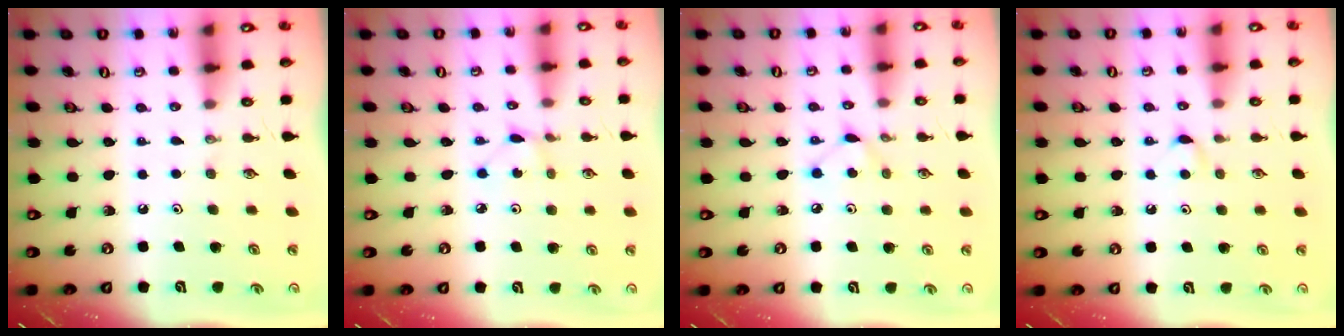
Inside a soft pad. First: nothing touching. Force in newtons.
{"total": 1.1, "press": 1.1, "slide": 0.1}
{"total": 5.9, "press": 5.9, "slide": 0.6}
{"total": 3.6, "press": 3.6, "slide": 0.4}